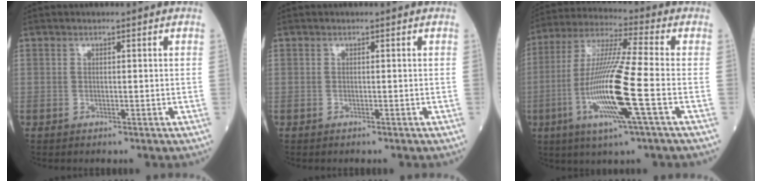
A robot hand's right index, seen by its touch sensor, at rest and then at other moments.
{"total": 0.0}
{"total": 15.2, "force": [-4.1, -0.4, 14.7], "torque": [-0.304, -0.013, -0.083]}